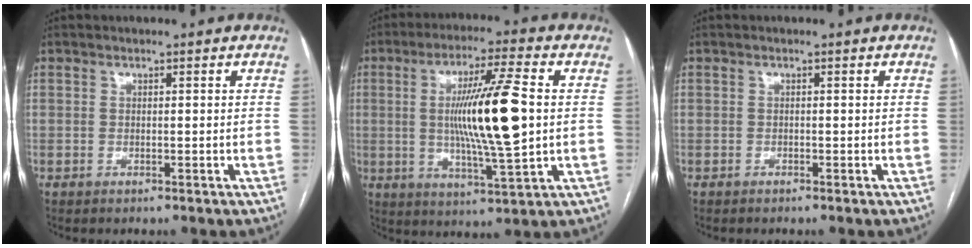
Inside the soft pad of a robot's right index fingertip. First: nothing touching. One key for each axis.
{"total": 14.9, "fx": 0.9, "fy": 0.7, "fz": 14.8, "tx": -0.266, "ty": -0.004, "tz": 0.014}
{"total": 0.0}